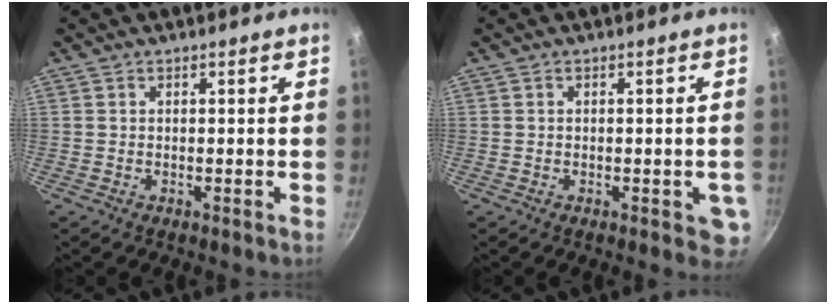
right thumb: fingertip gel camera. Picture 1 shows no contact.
{"total": 4.3, "force": [-1.1, 2.0, 3.6], "torque": [-0.026, 0.001, -0.012]}